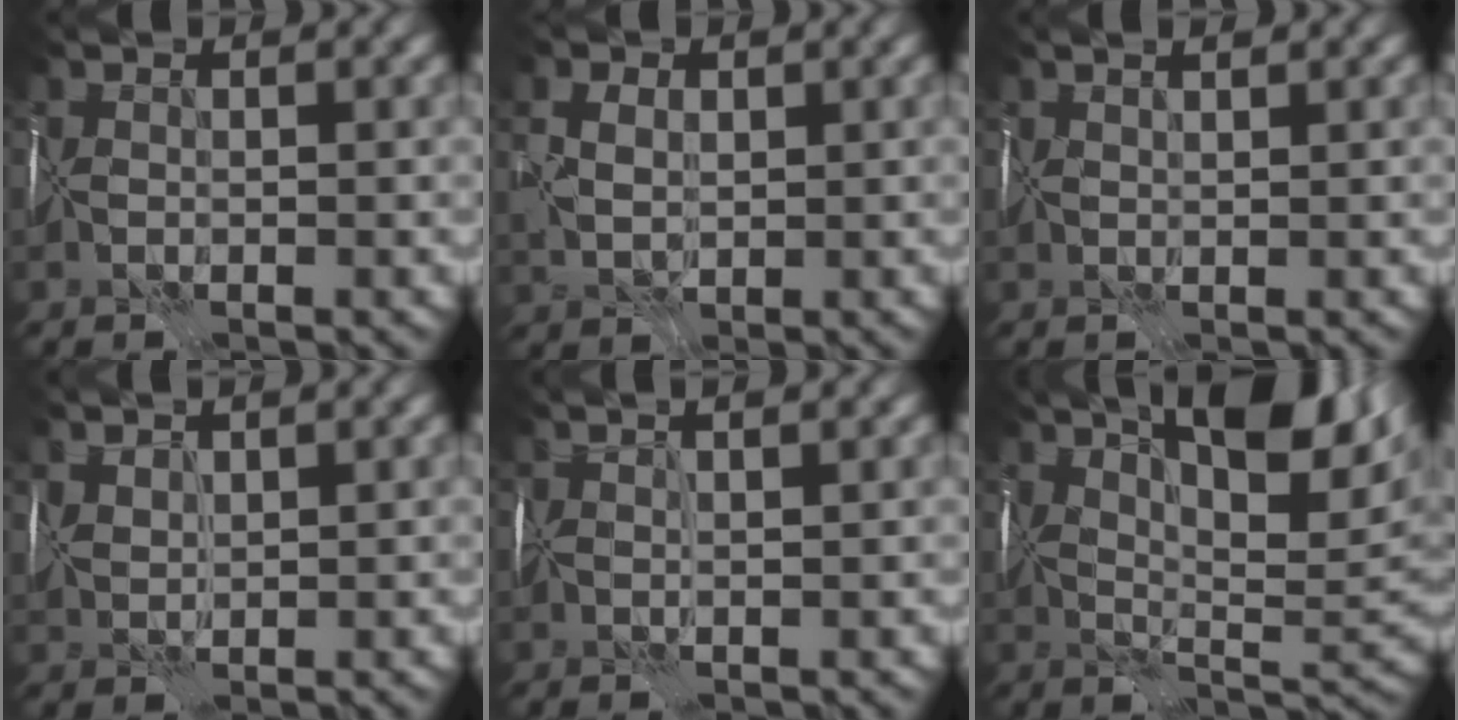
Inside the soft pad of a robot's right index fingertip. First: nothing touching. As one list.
[{"total": 3.9, "force": [1.3, 3.0, 2.1], "torque": [-0.041, 0.024, 0.010]}, {"total": 1.8, "force": [1.5, 0.4, 1.0], "torque": [-0.002, 0.019, 0.009]}, {"total": 2.2, "force": [1.9, 0.7, 0.9], "torque": [-0.026, 0.011, 0.038]}, {"total": 4.3, "force": [2.5, 1.2, 3.4], "torque": [-0.033, 0.033, 0.017]}, {"total": 14.1, "force": [7.3, 4.8, 11.1], "torque": [-0.167, 0.023, 0.114]}]